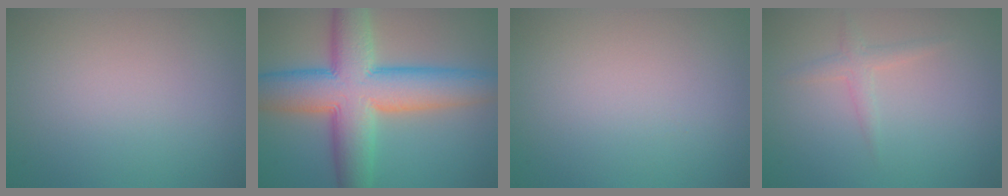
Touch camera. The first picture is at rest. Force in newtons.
{"total": 11.5, "press": 11.5, "slide": 0.1}
{"total": 0.0}
{"total": 1.3, "press": 1.3, "slide": 0.1}